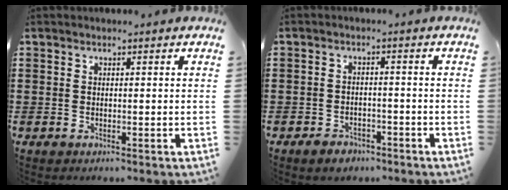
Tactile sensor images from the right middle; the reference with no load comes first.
{"total": 2.0, "force": [-1.8, 0.9, 0.1], "torque": [-0.007, 0.006, -0.040]}